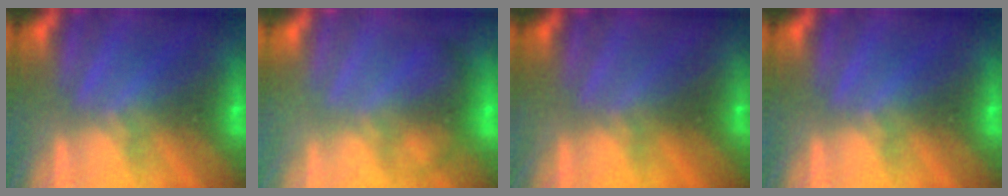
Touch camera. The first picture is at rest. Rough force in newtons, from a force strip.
{"total": 2.1}
{"total": 2.3}
{"total": 0.0}